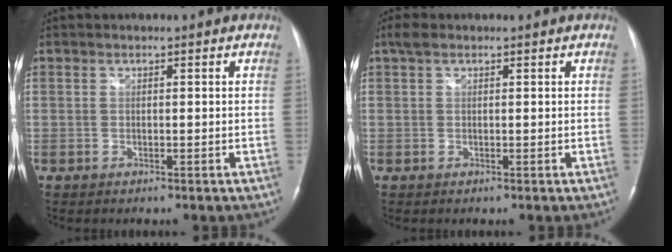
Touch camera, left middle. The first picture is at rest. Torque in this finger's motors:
{"motor_torque": [0.51, -0.13, 0.12, 0.03]}